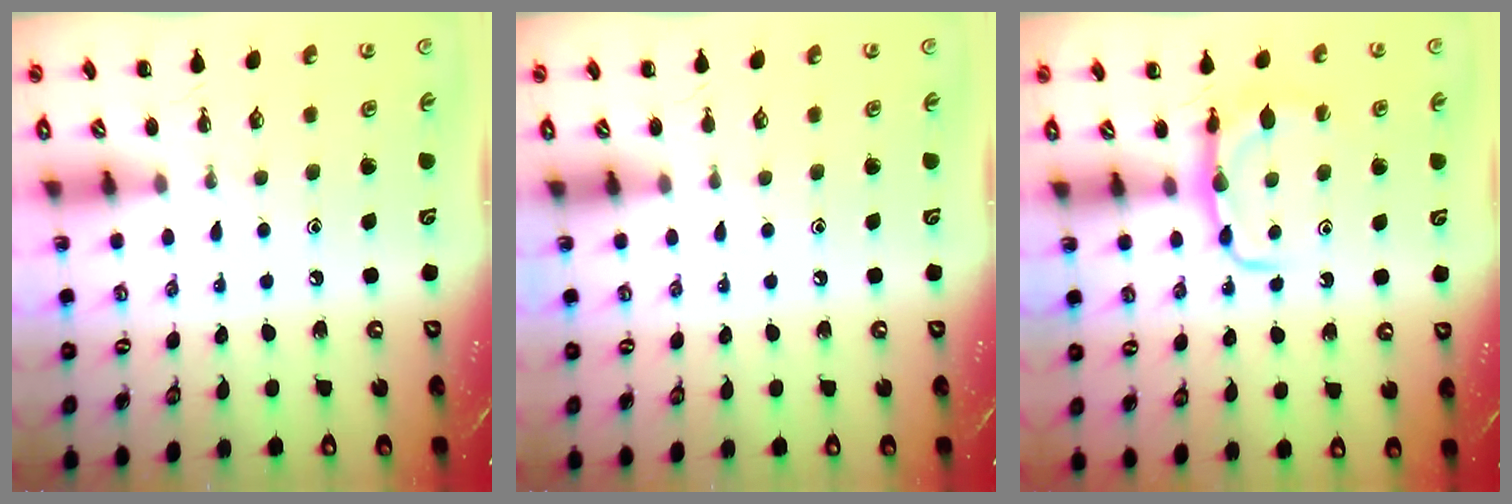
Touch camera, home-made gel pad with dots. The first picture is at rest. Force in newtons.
{"total": 0.0}
{"total": 7.2, "press": 7.1, "slide": 0.8}